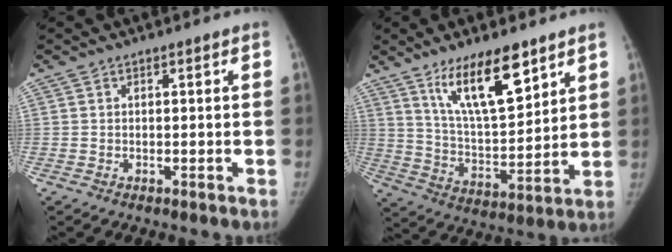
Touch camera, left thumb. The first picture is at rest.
{"total": 15.0, "force": [9.4, 4.8, 10.7], "torque": [-0.157, -0.057, 0.176]}